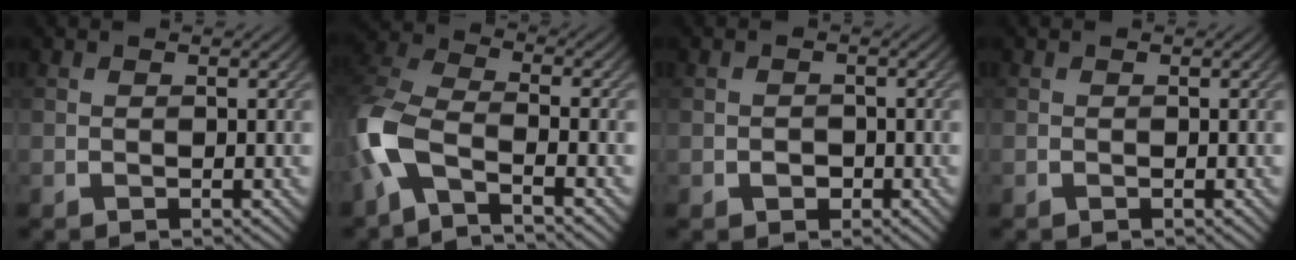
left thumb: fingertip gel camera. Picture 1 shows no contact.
{"total": 8.7, "force": [-4.0, 3.4, 6.9], "torque": [-0.164, -0.002, -0.106]}
{"total": 1.5, "force": [-0.6, 1.2, 0.6], "torque": [-0.005, -0.003, -0.013]}
{"total": 0.0}